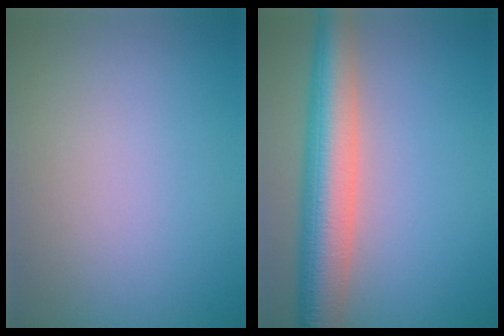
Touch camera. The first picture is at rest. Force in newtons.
{"total": 7.7, "press": 7.7, "slide": 0.4}